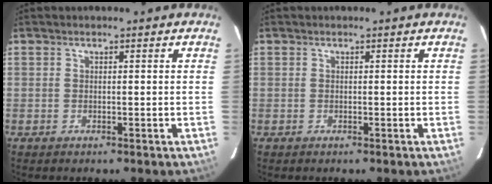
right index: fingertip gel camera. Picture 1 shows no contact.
{"total": 0.0}